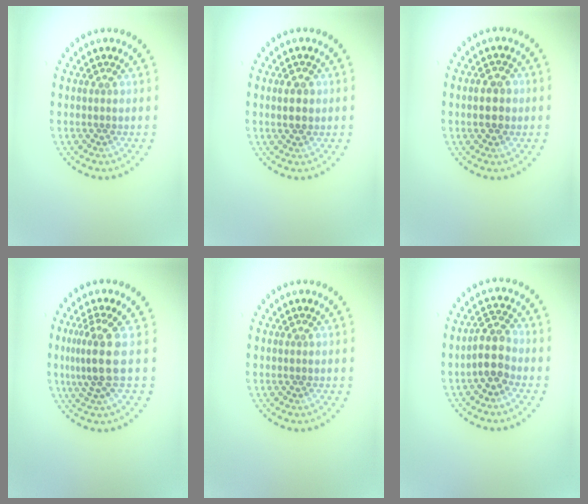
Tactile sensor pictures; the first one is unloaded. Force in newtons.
{"total": 1.9, "press": 1.9, "slide": 0.2}
{"total": 2.5, "press": 2.4, "slide": 0.2}
{"total": 3.4, "press": 2.7, "slide": 2.0}
{"total": 0.0}
{"total": 2.9, "press": 2.5, "slide": 1.4}